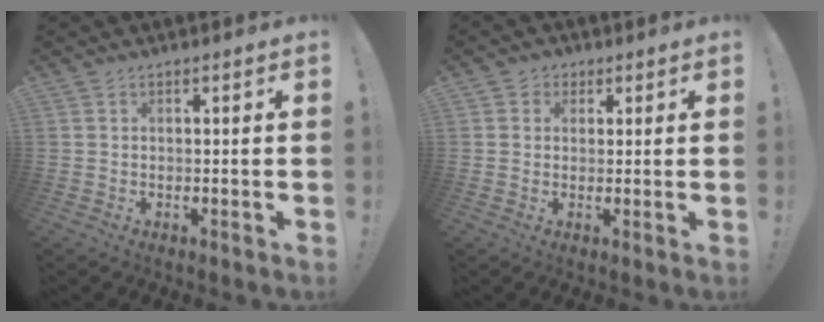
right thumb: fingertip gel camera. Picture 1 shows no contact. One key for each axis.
{"total": 2.8, "fx": 0.6, "fy": 2.7, "fz": 0.5, "tx": -0.004, "ty": 0.000, "tz": 0.010}